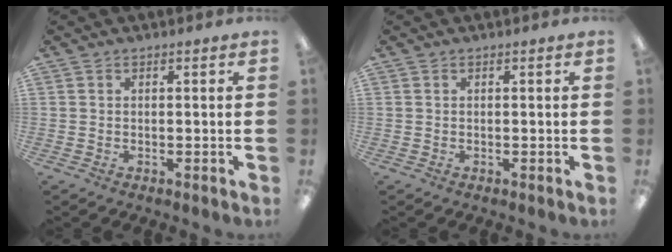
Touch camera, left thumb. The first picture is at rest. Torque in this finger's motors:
{"motor_torque": [0.00, 0.00, 0.06, 0.07, 0.00]}